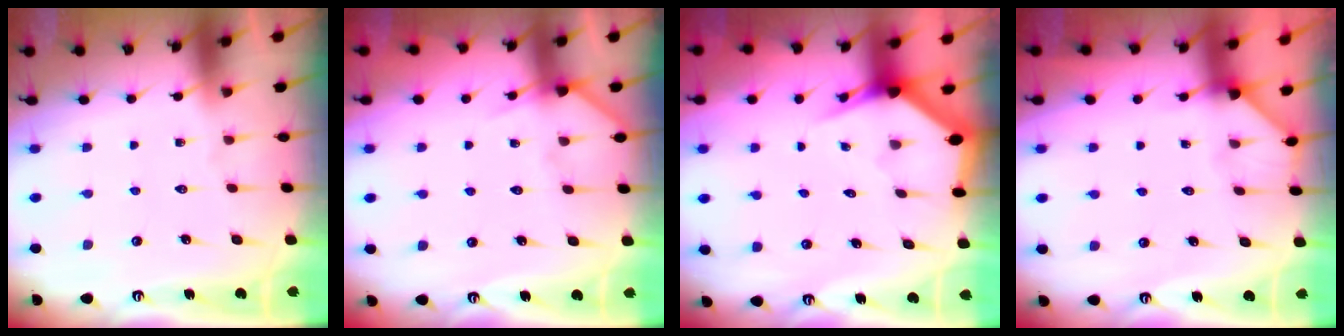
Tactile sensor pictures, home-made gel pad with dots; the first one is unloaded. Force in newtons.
{"total": 5.4, "press": 5.4, "slide": 0.5}
{"total": 2.7, "press": 2.7, "slide": 0.2}
{"total": 2.0, "press": 2.0, "slide": 0.3}